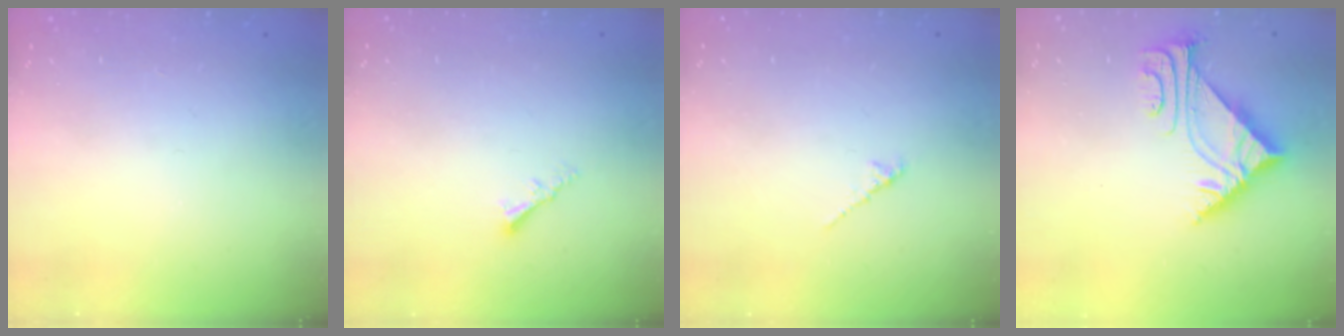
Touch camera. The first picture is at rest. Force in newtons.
{"total": 2.2, "press": 2.2, "slide": 0.4}
{"total": 1.6, "press": 1.5, "slide": 0.5}
{"total": 5.2, "press": 5.1, "slide": 0.7}